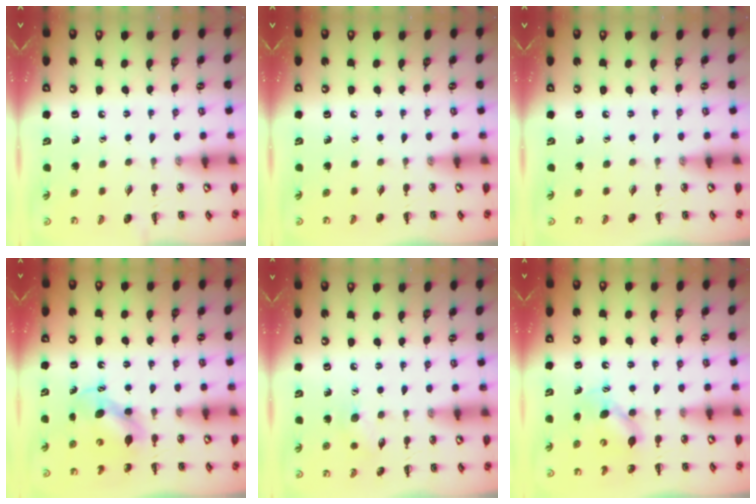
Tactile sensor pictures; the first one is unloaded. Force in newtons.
{"total": 0.0}
{"total": 0.0}
{"total": 6.6, "press": 6.6, "slide": 0.7}
{"total": 6.3, "press": 6.0, "slide": 1.7}
{"total": 5.7, "press": 5.7, "slide": 0.5}